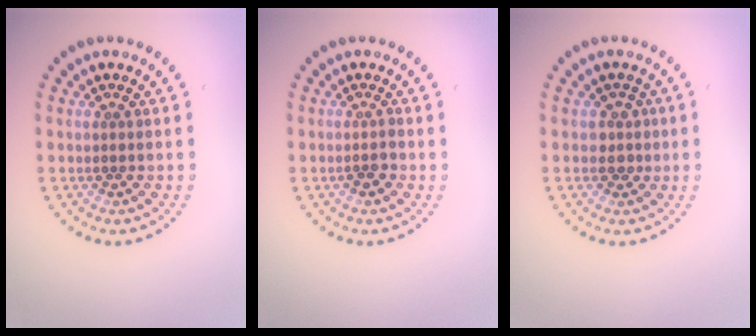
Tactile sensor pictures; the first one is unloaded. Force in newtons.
{"total": 1.1, "press": 1.0, "slide": 0.6}
{"total": 1.4, "press": 1.1, "slide": 0.8}